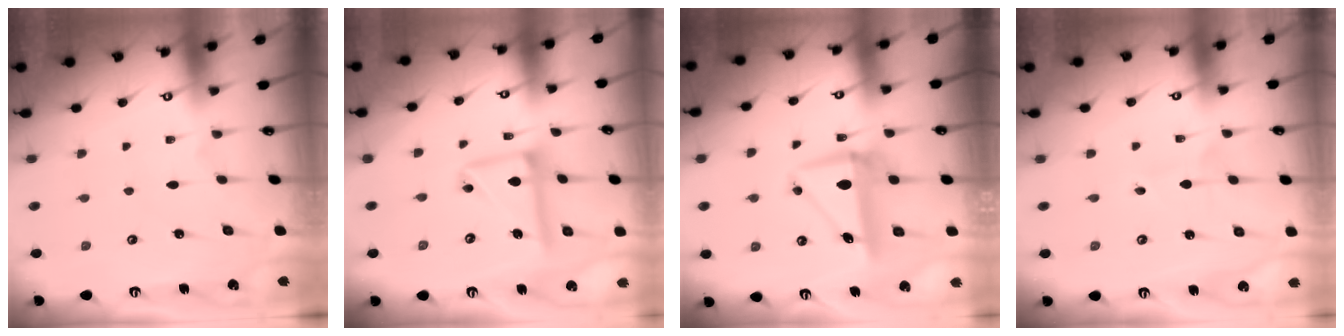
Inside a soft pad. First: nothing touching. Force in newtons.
{"total": 14.6, "press": 14.5, "slide": 1.5}
{"total": 7.4, "press": 7.2, "slide": 1.7}
{"total": 1.6, "press": 1.5, "slide": 0.1}